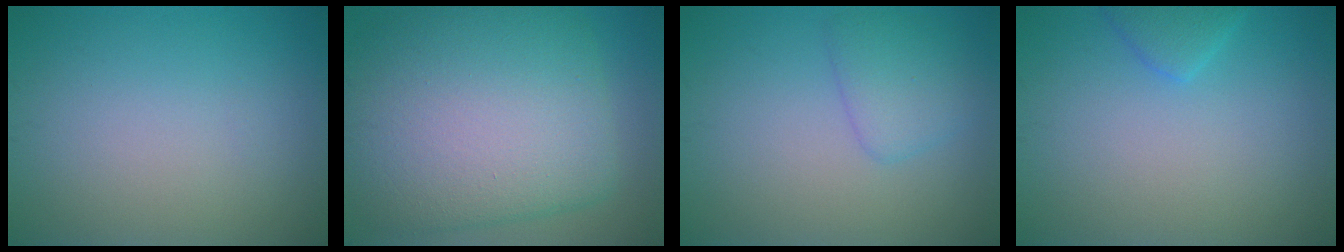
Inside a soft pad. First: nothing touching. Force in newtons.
{"total": 13.6, "press": 13.6, "slide": 0.6}
{"total": 2.6, "press": 2.6, "slide": 0.0}
{"total": 1.7, "press": 1.7, "slide": 0.2}